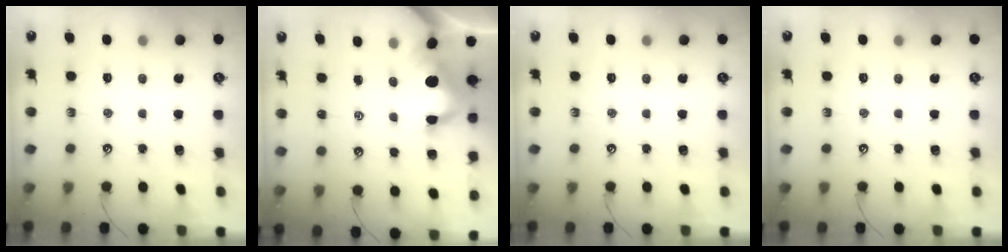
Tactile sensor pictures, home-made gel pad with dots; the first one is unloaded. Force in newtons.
{"total": 7.3, "press": 7.2, "slide": 1.0}
{"total": 0.0}
{"total": 0.0}